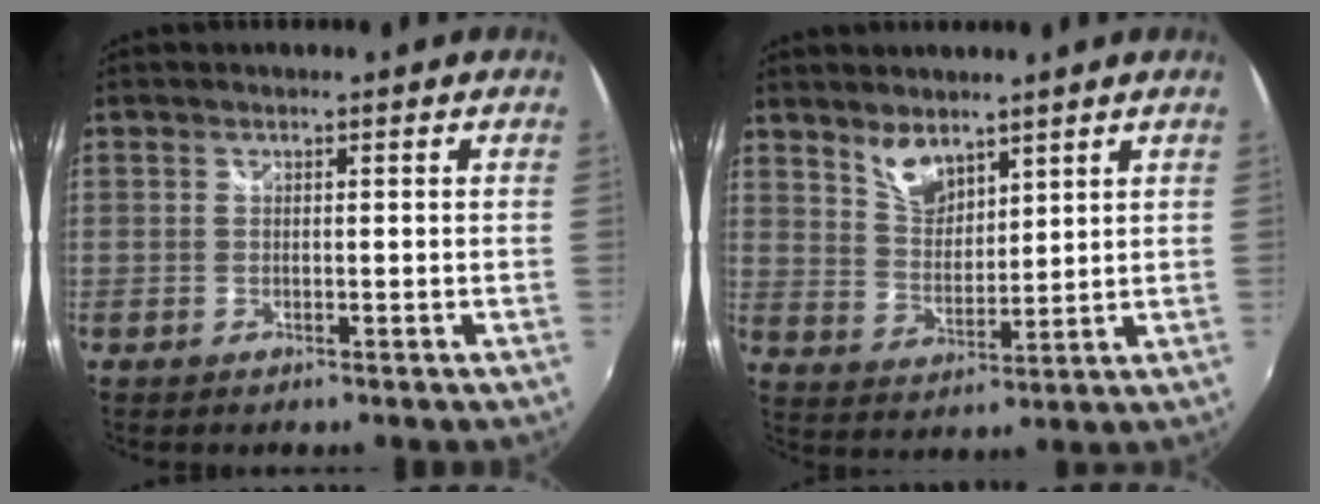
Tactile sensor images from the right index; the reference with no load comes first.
{"total": 6.2, "force": [4.8, 2.8, 2.8], "torque": [-0.041, 0.000, 0.093]}